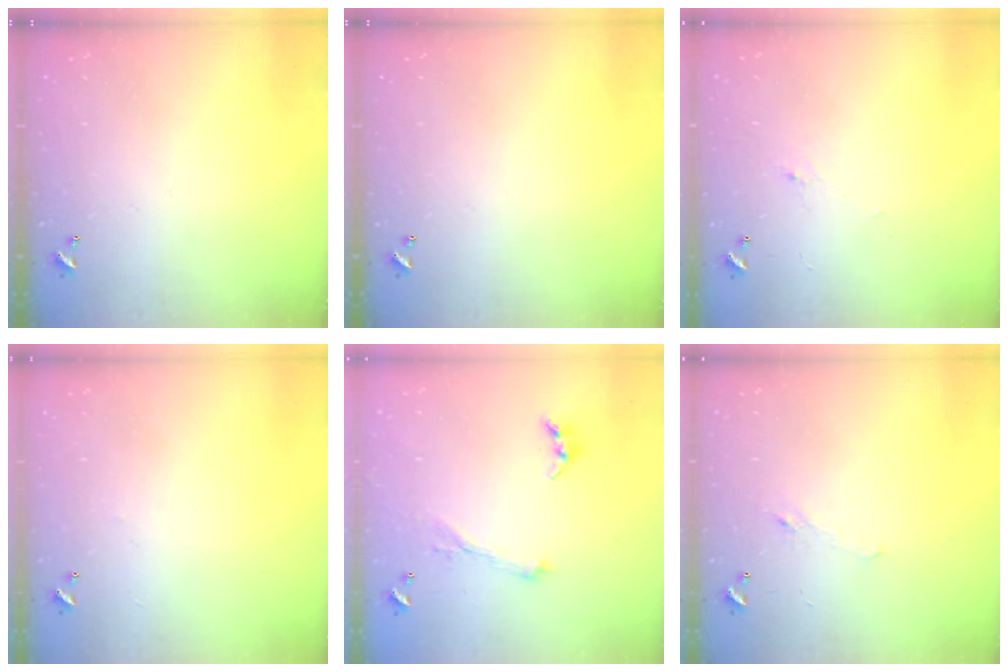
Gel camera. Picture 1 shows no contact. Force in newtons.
{"total": 0.0}
{"total": 0.6, "press": 0.2, "slide": 0.5}
{"total": 0.7, "press": 0.5, "slide": 0.6}
{"total": 0.9, "press": 0.4, "slide": 0.8}
{"total": 1.1, "press": 0.9, "slide": 0.6}